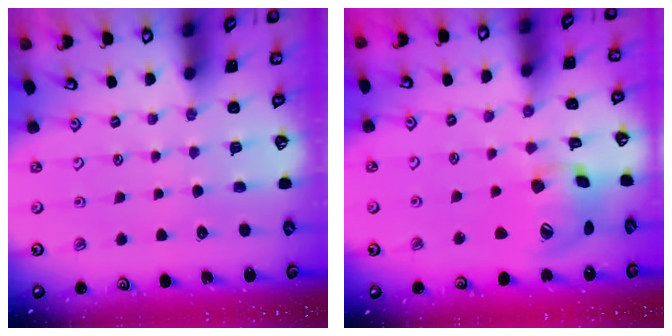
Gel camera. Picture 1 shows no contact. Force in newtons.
{"total": 15.3, "press": 15.1, "slide": 2.4}